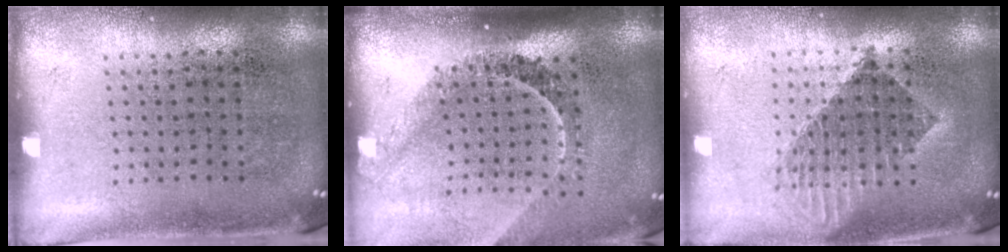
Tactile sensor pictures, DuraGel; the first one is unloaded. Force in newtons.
{"total": 2.2, "press": 1.6, "slide": 1.5}
{"total": 1.6, "press": 1.3, "slide": 0.9}